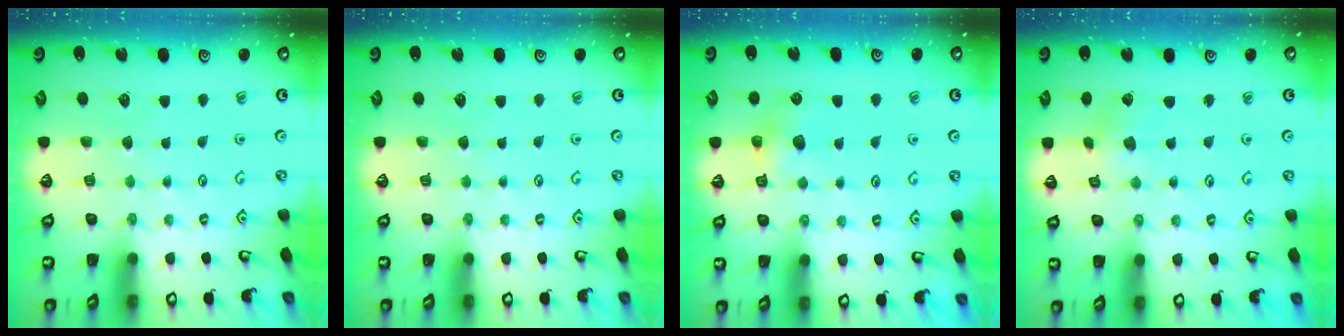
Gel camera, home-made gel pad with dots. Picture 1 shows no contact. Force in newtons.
{"total": 0.0}
{"total": 5.8, "press": 5.8, "slide": 0.4}
{"total": 2.5, "press": 2.4, "slide": 0.6}